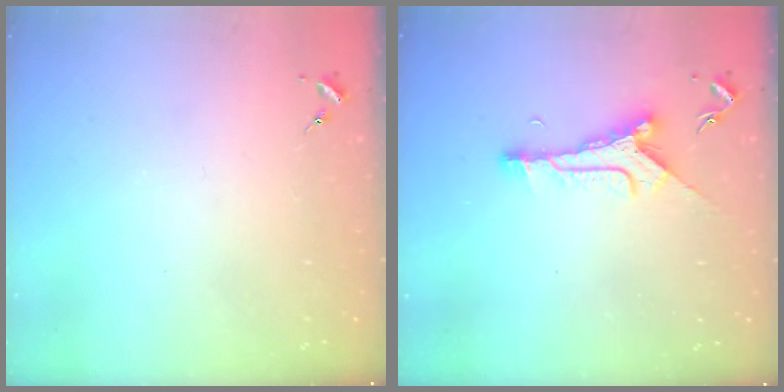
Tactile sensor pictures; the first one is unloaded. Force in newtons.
{"total": 9.3, "press": 9.3, "slide": 0.1}